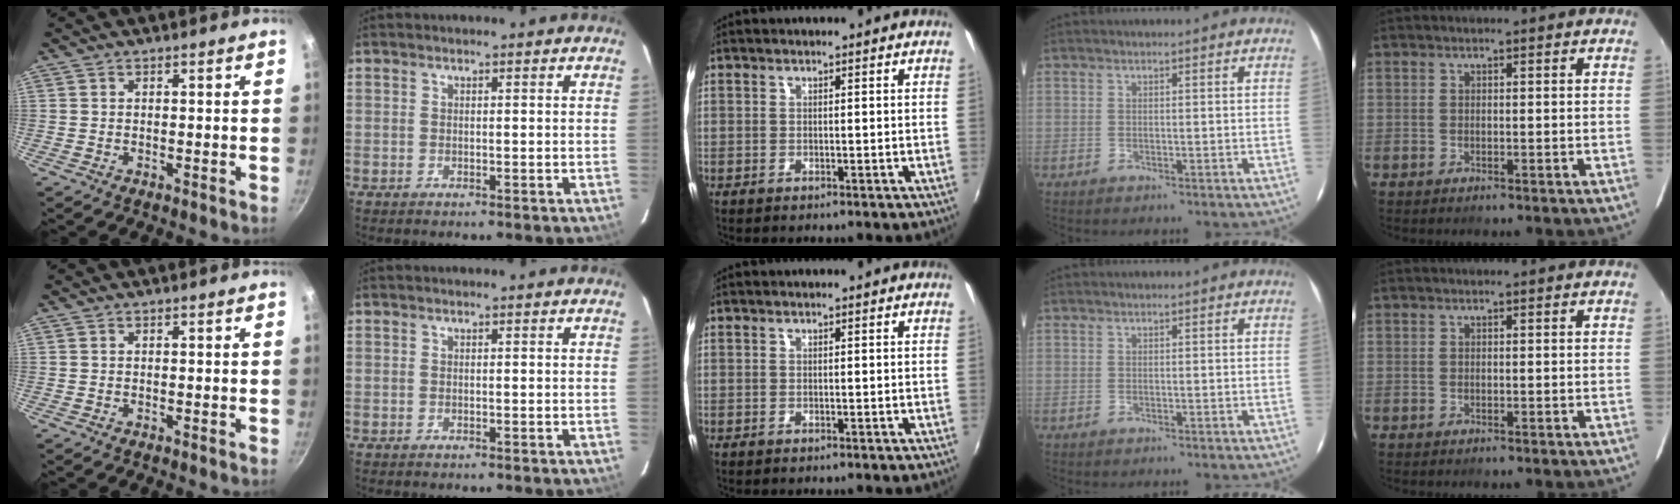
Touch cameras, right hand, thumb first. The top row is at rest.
{}